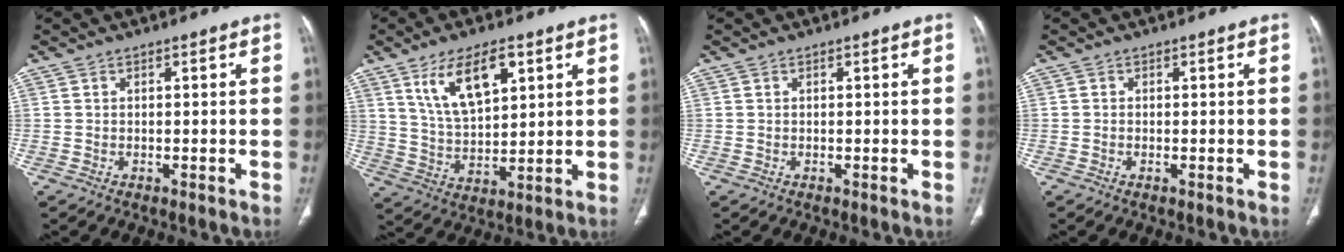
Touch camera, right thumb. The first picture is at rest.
{"total": 12.2, "force": [6.0, 5.6, 9.1], "torque": [-0.149, -0.023, 0.123]}
{"total": 0.0}
{"total": 0.0}